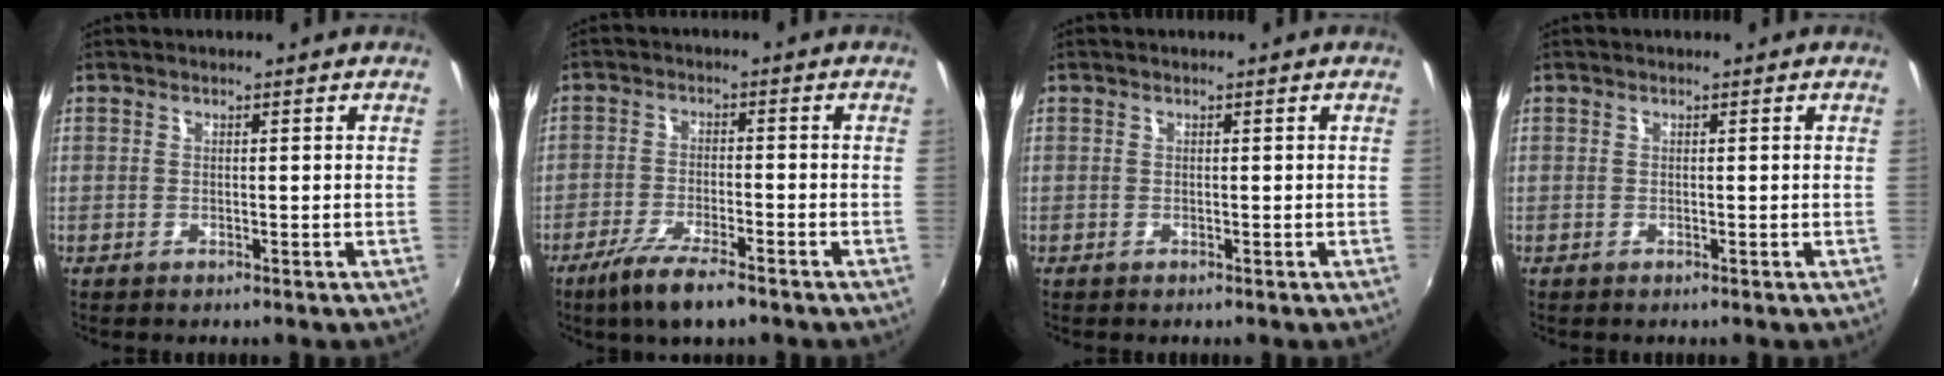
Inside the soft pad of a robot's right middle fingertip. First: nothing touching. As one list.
[{"total": 7.9, "force": [-5.8, 0.6, 5.3], "torque": [-0.124, -0.024, -0.108]}, {"total": 0.0}, {"total": 0.0}]